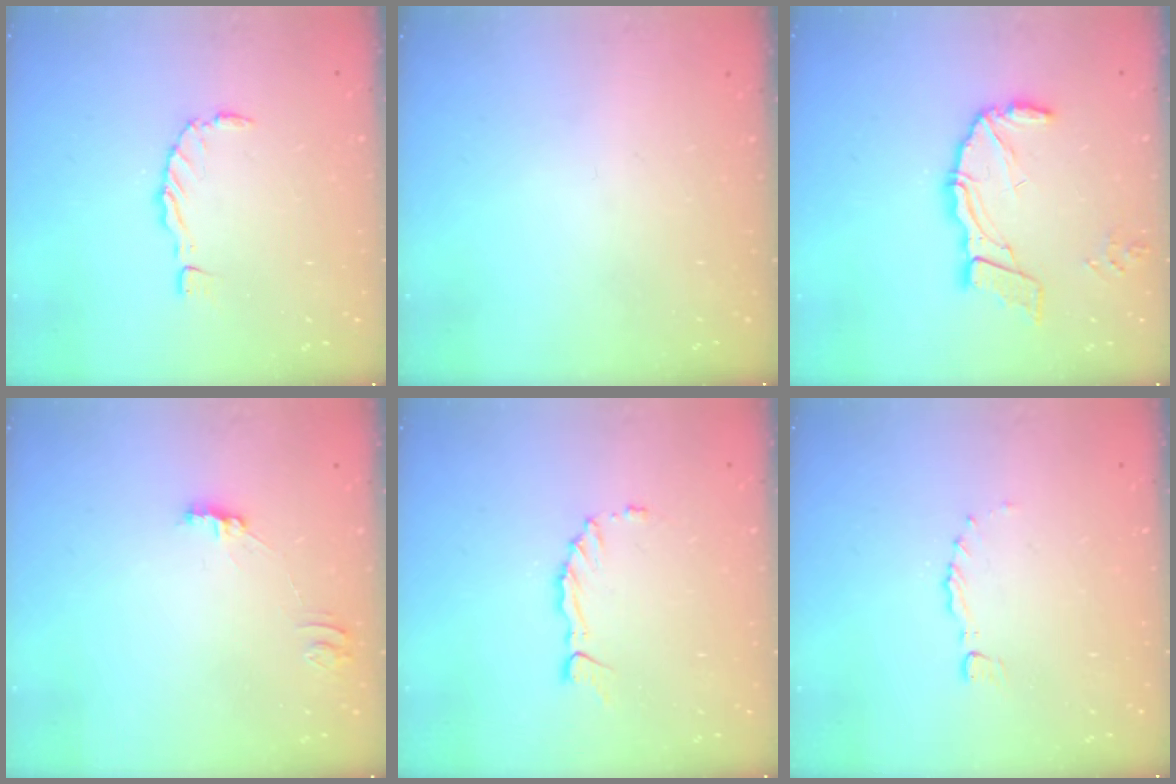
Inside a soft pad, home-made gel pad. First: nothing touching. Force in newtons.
{"total": 0.0}
{"total": 12.1, "press": 12.0, "slide": 1.3}
{"total": 3.4, "press": 3.4, "slide": 0.3}
{"total": 1.7, "press": 1.6, "slide": 0.4}
{"total": 0.0}